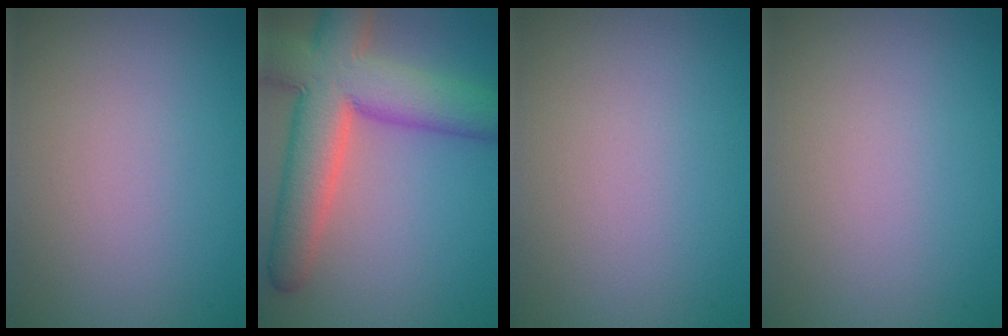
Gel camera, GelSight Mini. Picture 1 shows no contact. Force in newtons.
{"total": 10.8, "press": 10.8, "slide": 0.7}
{"total": 0.0}
{"total": 0.0}